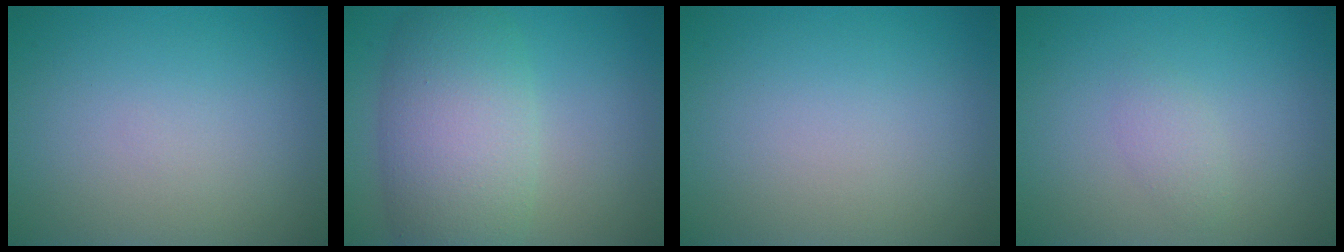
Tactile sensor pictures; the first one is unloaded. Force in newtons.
{"total": 7.9, "press": 7.9, "slide": 0.5}
{"total": 0.0}
{"total": 1.2, "press": 1.2, "slide": 0.1}